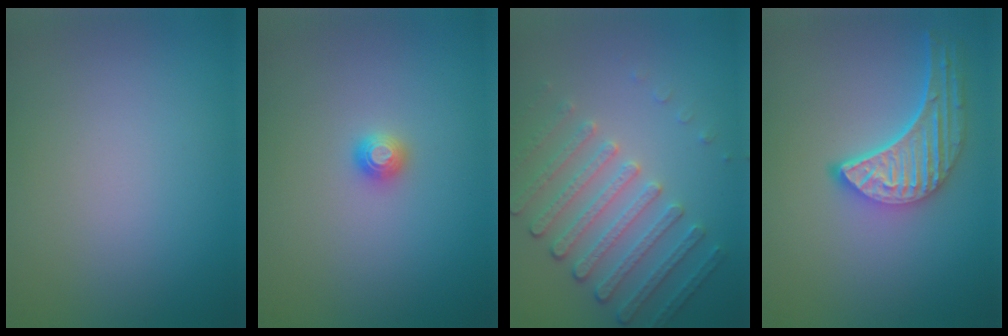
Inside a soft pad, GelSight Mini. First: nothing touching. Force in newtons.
{"total": 1.2, "press": 1.2, "slide": 0.1}
{"total": 4.4, "press": 3.7, "slide": 2.4}
{"total": 5.3, "press": 4.1, "slide": 3.3}